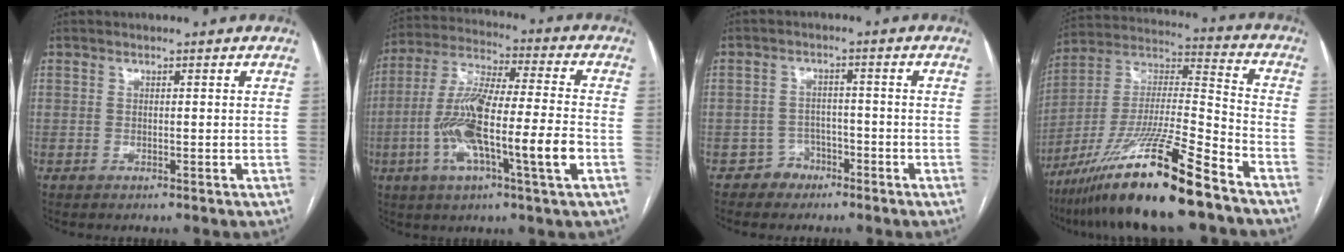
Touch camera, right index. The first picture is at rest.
{"total": 16.6, "force": [-4.4, 1.3, 15.9], "torque": [-0.305, -0.003, -0.080]}
{"total": 3.3, "force": [-2.2, 2.4, -0.2], "torque": [0.009, 0.014, -0.039]}
{"total": 20.5, "force": [-14.2, 0.5, 14.8], "torque": [-0.300, -0.031, -0.261]}